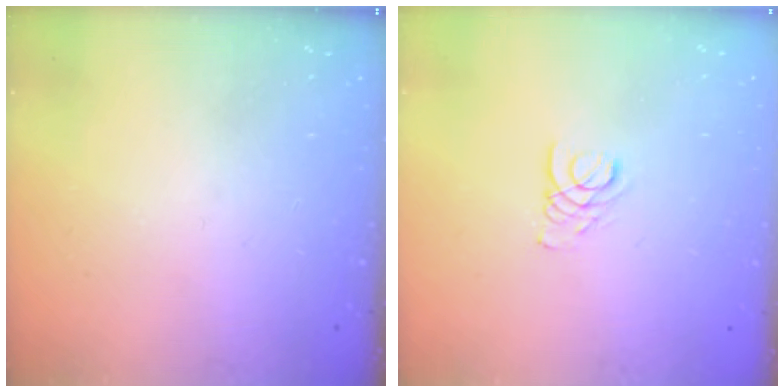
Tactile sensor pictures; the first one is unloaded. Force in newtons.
{"total": 1.9, "press": 1.9, "slide": 0.2}